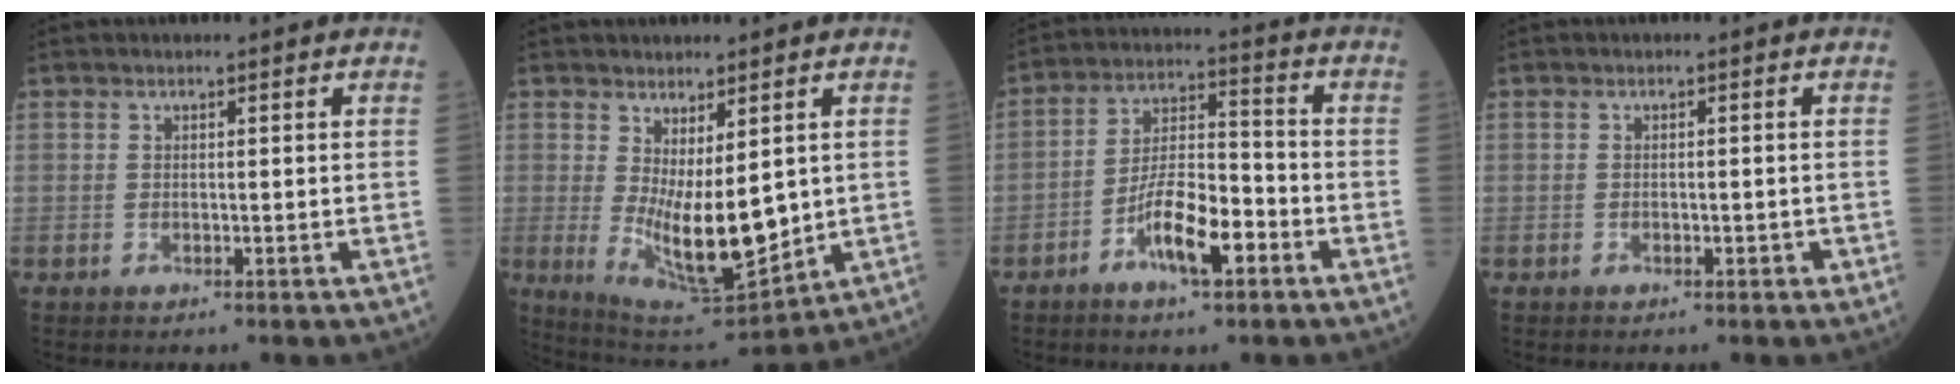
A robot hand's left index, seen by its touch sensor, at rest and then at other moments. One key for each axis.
{"total": 10.8, "fx": 0.0, "fy": 3.4, "fz": 10.3, "tx": -0.172, "ty": -0.027, "tz": 0.021}
{"total": 9.7, "fx": -4.9, "fy": 2.7, "fz": 8.0, "tx": -0.155, "ty": 0.007, "tz": -0.089}
{"total": 1.1, "fx": -0.6, "fy": 0.5, "fz": 0.8, "tx": -0.014, "ty": 0.001, "tz": -0.008}